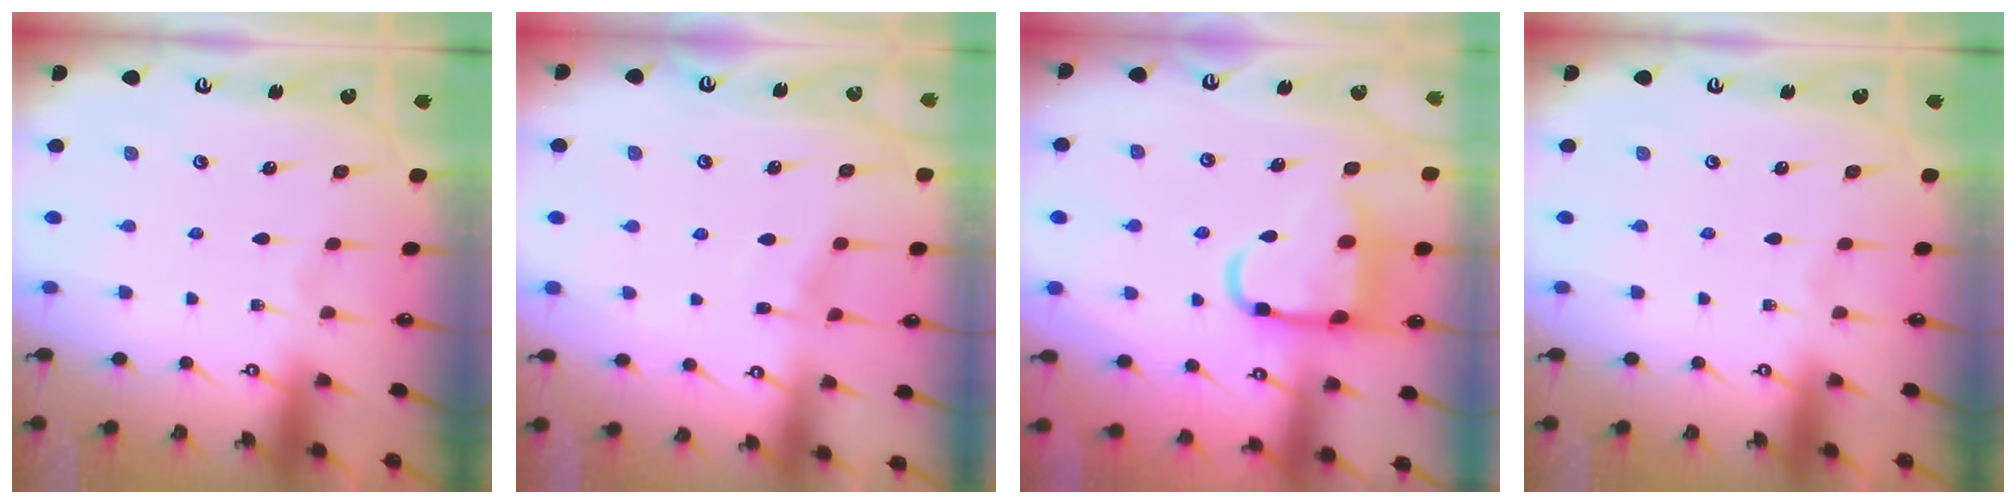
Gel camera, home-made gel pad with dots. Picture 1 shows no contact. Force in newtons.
{"total": 5.3, "press": 5.3, "slide": 0.6}
{"total": 13.3, "press": 13.2, "slide": 1.6}
{"total": 0.0}